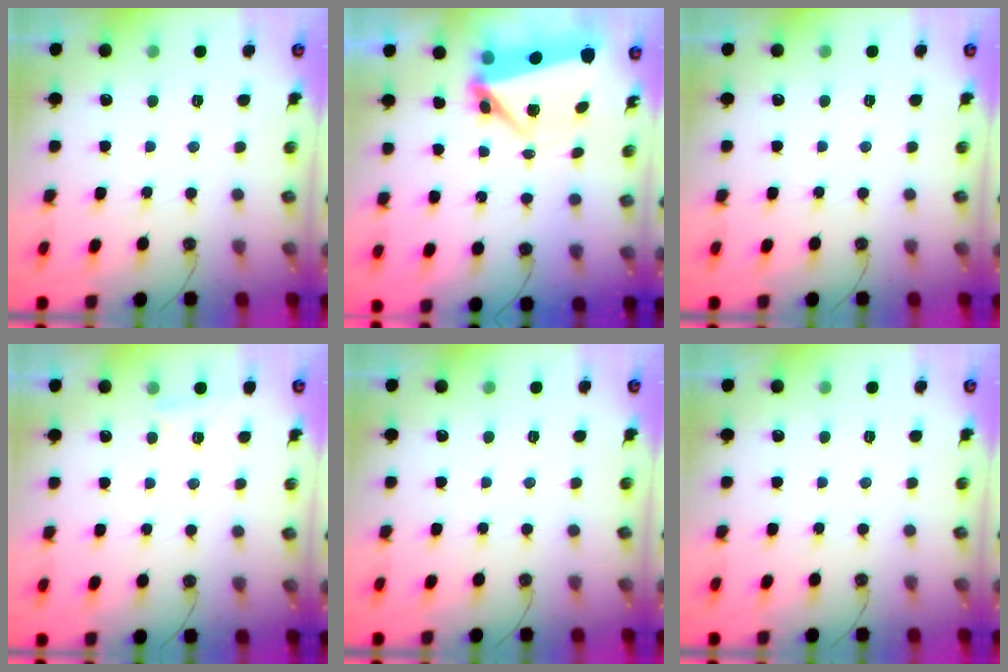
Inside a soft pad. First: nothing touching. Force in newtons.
{"total": 7.5, "press": 7.2, "slide": 1.8}
{"total": 0.0}
{"total": 3.5, "press": 3.4, "slide": 0.6}
{"total": 0.0}
{"total": 0.0}